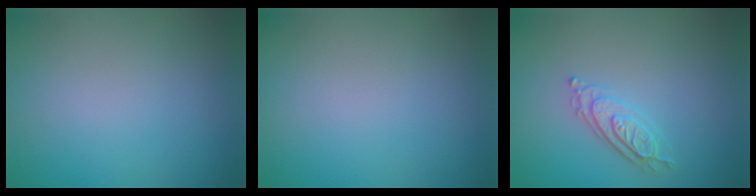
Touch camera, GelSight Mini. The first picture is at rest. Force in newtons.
{"total": 0.0}
{"total": 2.4, "press": 2.3, "slide": 0.7}